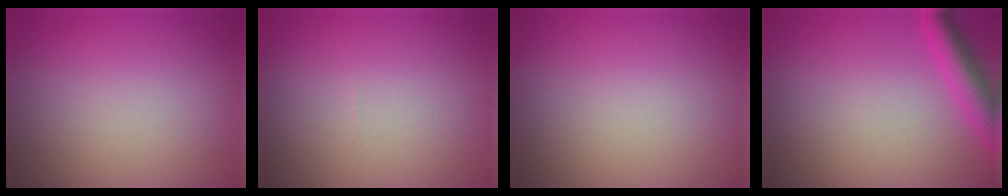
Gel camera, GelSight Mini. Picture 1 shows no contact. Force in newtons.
{"total": 0.0}
{"total": 0.0}
{"total": 3.7, "press": 3.7, "slide": 0.3}